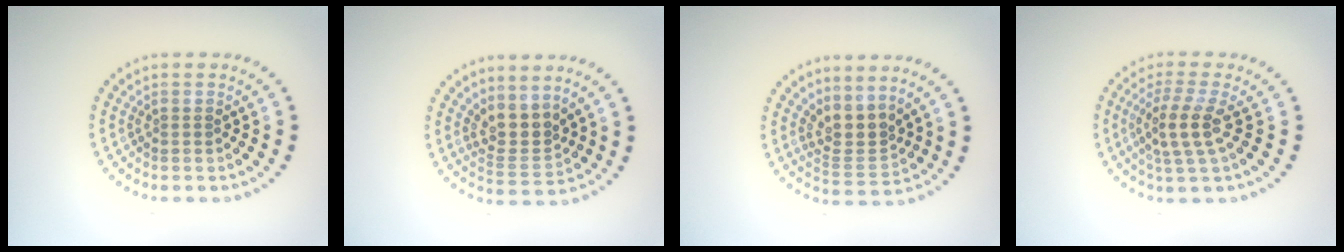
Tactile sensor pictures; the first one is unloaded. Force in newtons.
{"total": 2.8, "press": 2.1, "slide": 1.9}
{"total": 3.0, "press": 2.1, "slide": 2.1}
{"total": 3.2, "press": 2.7, "slide": 1.8}